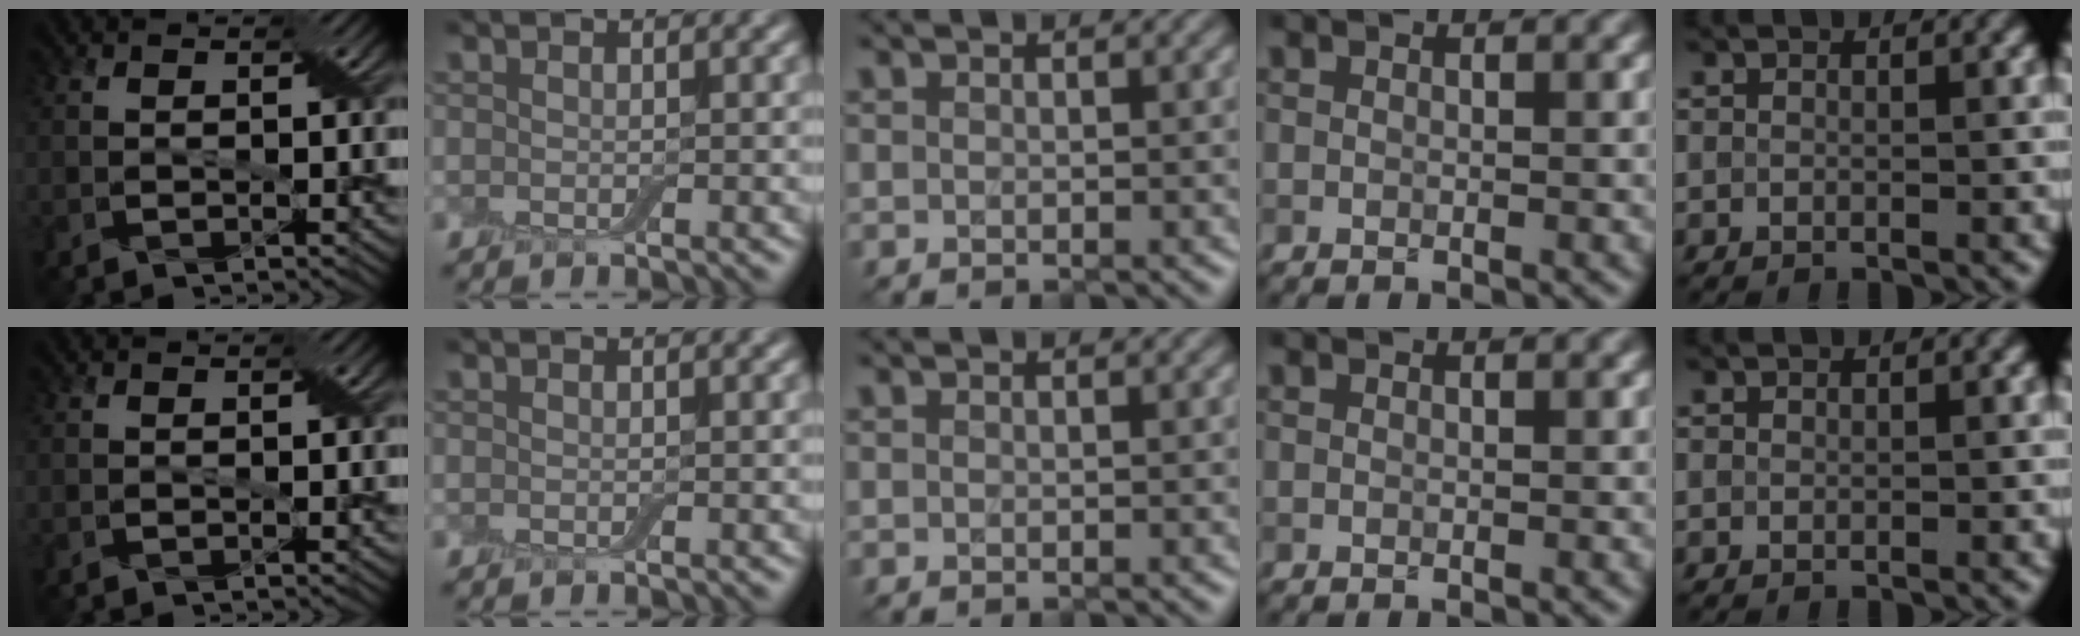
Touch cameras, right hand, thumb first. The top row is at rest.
{}